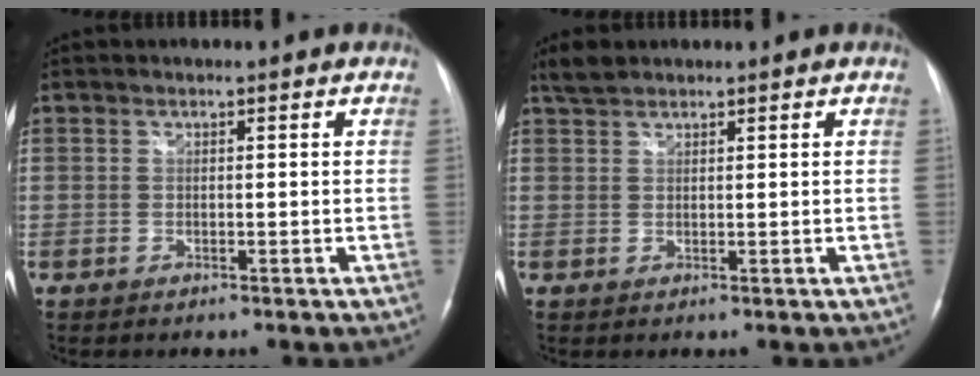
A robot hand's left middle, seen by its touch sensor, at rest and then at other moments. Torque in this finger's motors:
{"motor_torque": [0.17, -0.03, -0.08, 0.00]}